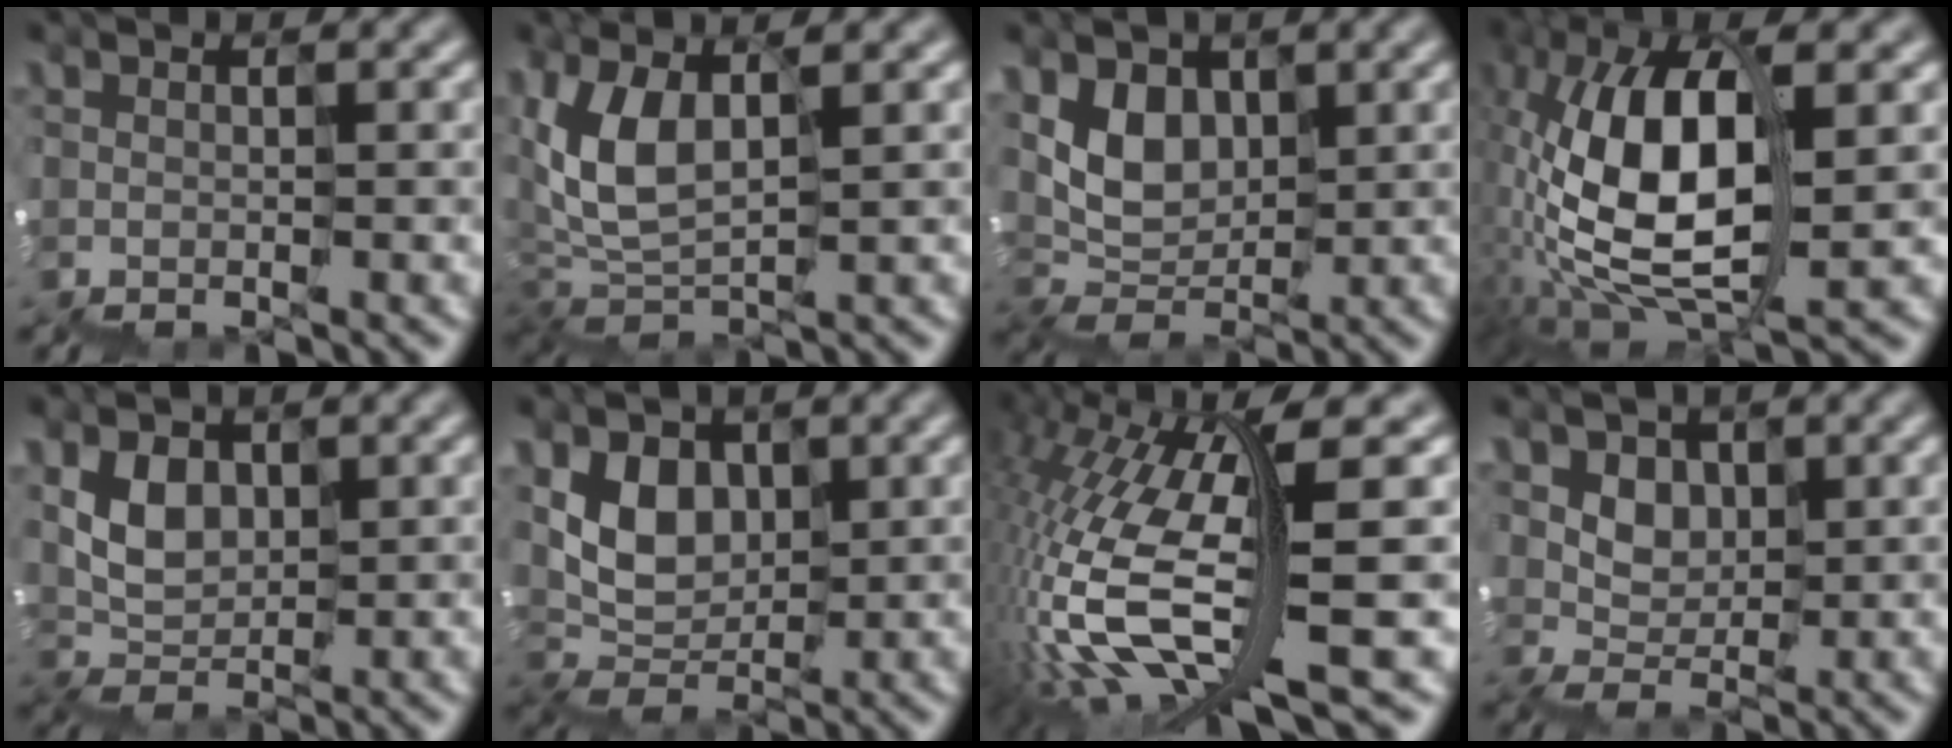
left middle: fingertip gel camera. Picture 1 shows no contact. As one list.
[{"total": 4.1, "force": [1.8, 2.8, 2.4], "torque": [-0.074, 0.002, 0.036]}, {"total": 3.3, "force": [1.9, 2.5, 0.9], "torque": [-0.020, 0.001, 0.034]}, {"total": 11.1, "force": [1.0, 5.4, 9.6], "torque": [-0.198, 0.020, 0.011]}, {"total": 2.5, "force": [1.4, 1.9, 0.7], "torque": [-0.021, 0.008, 0.026]}, {"total": 3.4, "force": [1.7, 2.8, 1.0], "torque": [-0.020, 0.003, 0.029]}, {"total": 11.1, "force": [-2.5, 2.8, 10.5], "torque": [-0.242, 0.004, -0.033]}, {"total": 2.2, "force": [1.2, 1.8, -0.6], "torque": [0.006, 0.003, 0.021]}]